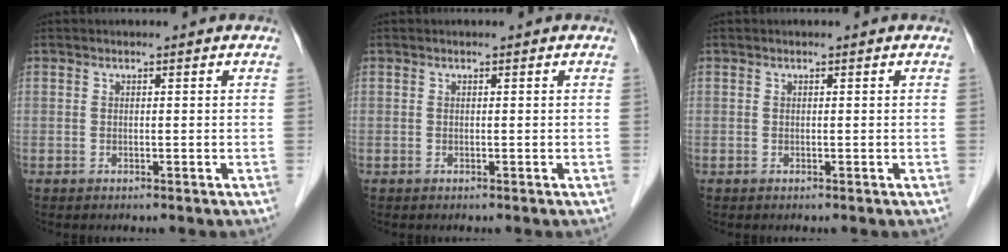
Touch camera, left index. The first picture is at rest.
{"total": 0.0}
{"total": 0.0}